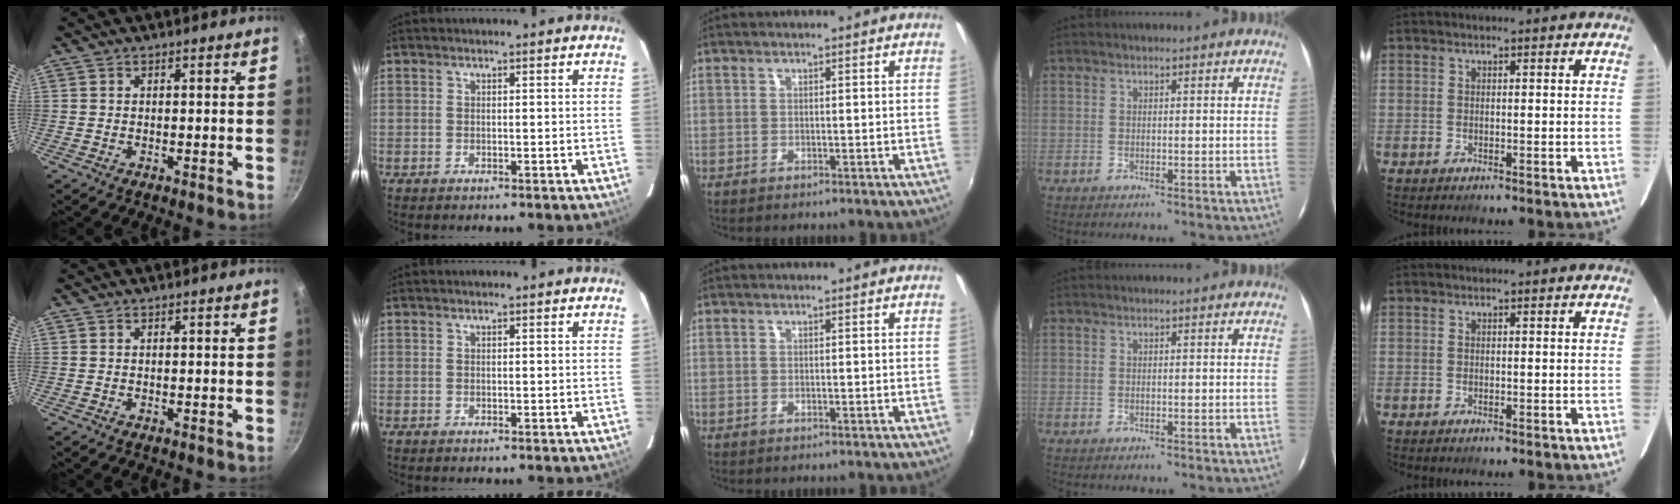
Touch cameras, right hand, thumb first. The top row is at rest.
{}